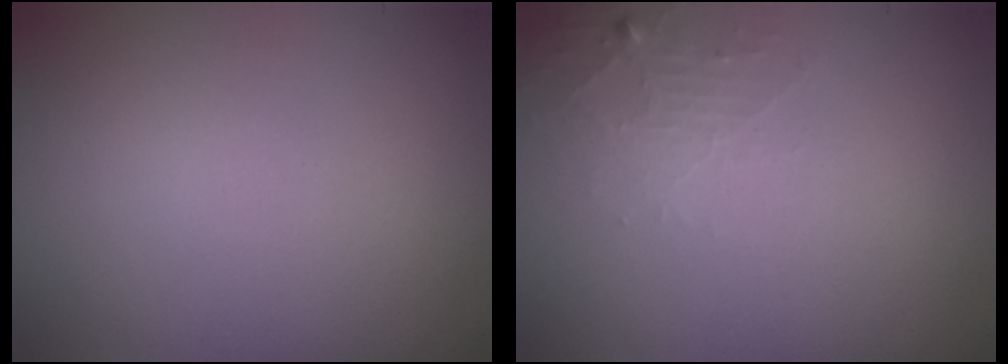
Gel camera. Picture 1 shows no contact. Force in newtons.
{"total": 1.7, "press": 1.7, "slide": 0.3}